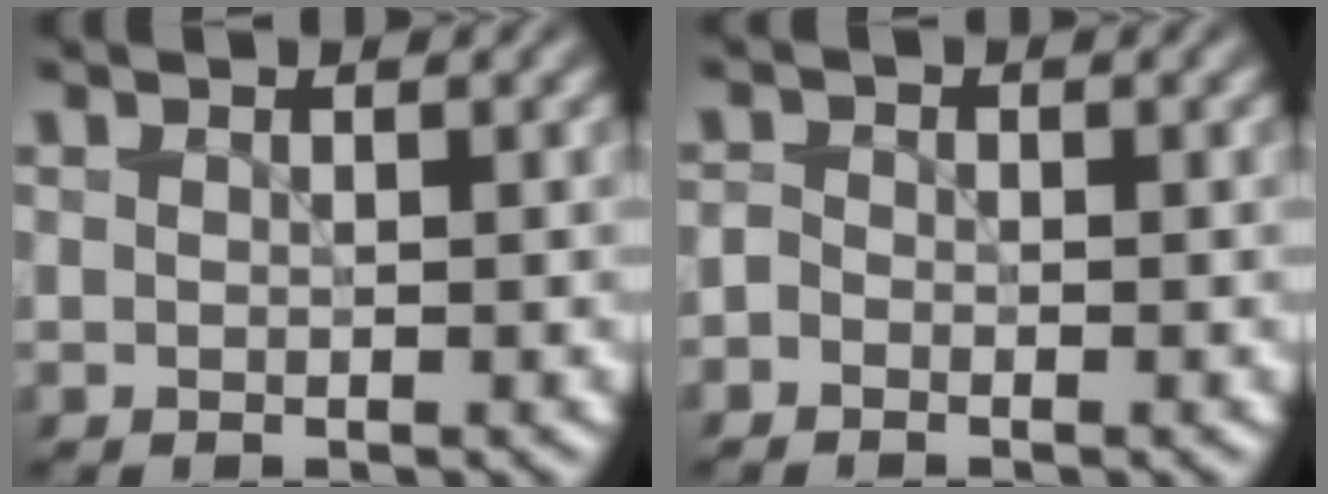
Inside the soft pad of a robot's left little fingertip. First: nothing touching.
{"total": 1.1, "force": [-0.8, 0.6, 0.4], "torque": [-0.013, 0.002, -0.019]}